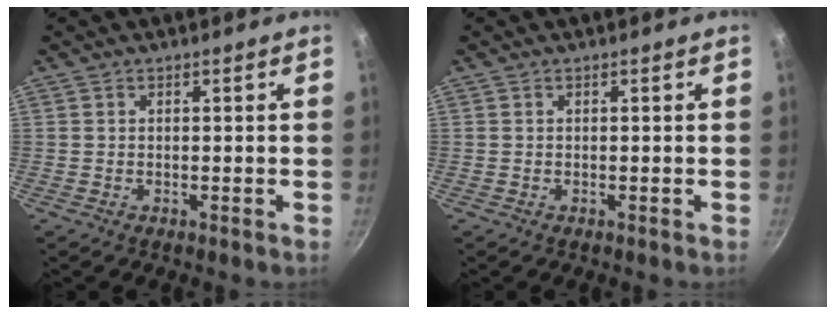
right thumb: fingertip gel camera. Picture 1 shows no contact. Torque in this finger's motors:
{"motor_torque": [-0.02, 0.03, 0.06, -0.06, 0.00]}